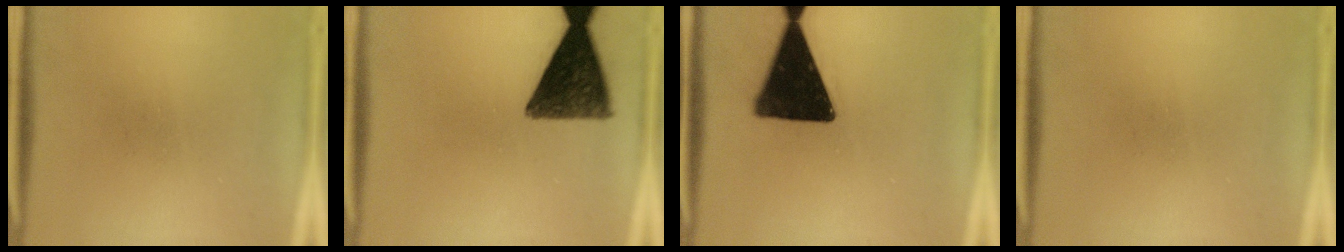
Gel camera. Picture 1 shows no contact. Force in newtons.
{"total": 12.0}
{"total": 18.3}
{"total": 0.0}